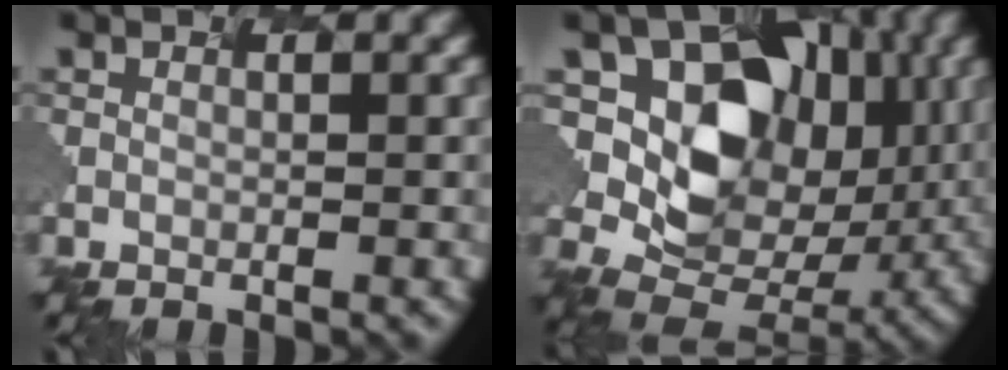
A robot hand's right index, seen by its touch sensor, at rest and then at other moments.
{"total": 10.7, "force": [2.1, 8.5, 6.2], "torque": [-0.108, -0.013, 0.047]}